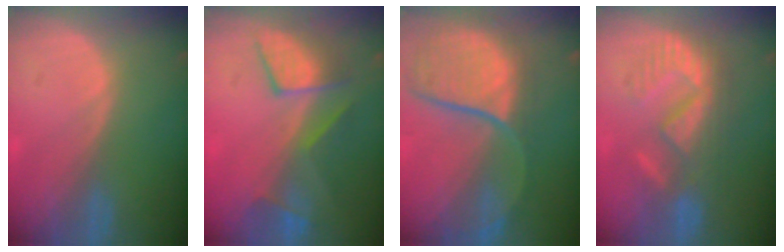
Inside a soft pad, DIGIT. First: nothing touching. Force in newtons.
{"total": 7.6, "press": 7.5, "slide": 1.2}
{"total": 11.6, "press": 9.9, "slide": 6.1}
{"total": 8.7, "press": 8.5, "slide": 1.6}